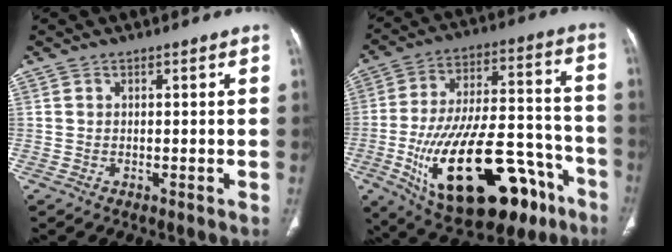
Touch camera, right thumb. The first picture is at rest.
{"total": 30.8, "force": [-13.6, 13.6, 24.1], "torque": [-0.385, 0.050, -0.198]}